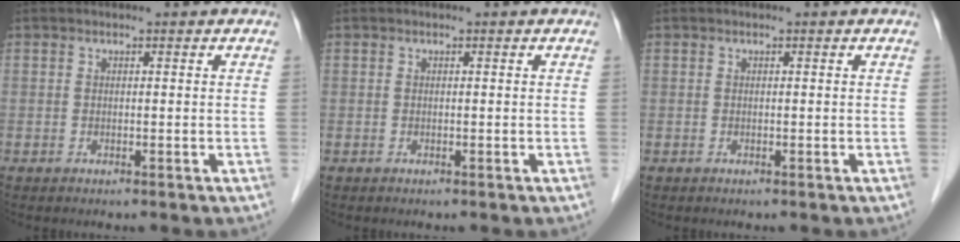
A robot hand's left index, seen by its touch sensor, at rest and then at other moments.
{"total": 0.0}
{"total": 0.0}